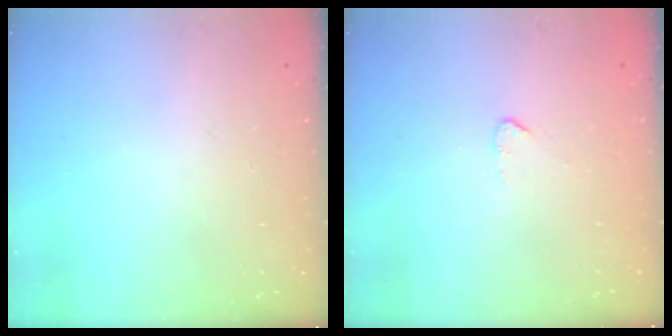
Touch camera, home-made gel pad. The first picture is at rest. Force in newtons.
{"total": 2.5, "press": 2.5, "slide": 0.2}